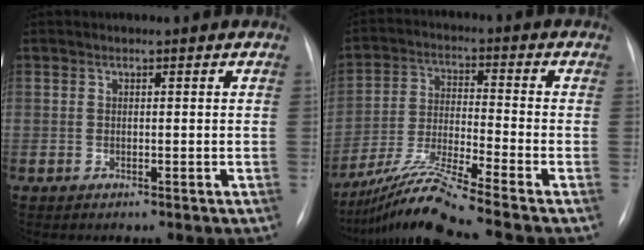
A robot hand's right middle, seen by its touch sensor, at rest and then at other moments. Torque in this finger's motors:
{"motor_torque": [0.49, -0.73, 0.32, 0.13]}